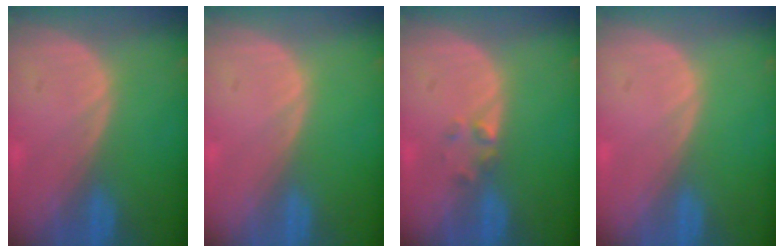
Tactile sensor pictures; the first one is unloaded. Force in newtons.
{"total": 0.0}
{"total": 1.6, "press": 1.4, "slide": 0.9}
{"total": 0.6, "press": 0.1, "slide": 0.6}